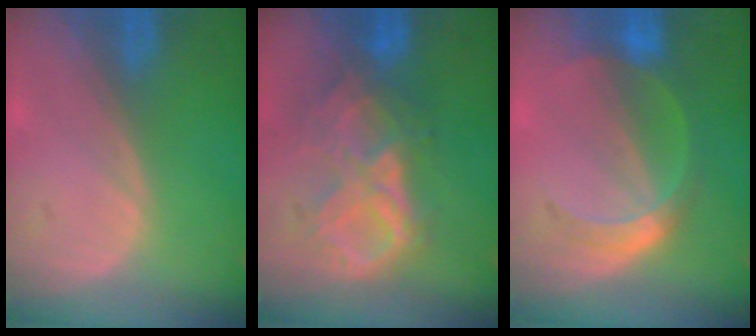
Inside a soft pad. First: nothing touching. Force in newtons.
{"total": 9.2, "press": 7.9, "slide": 4.7}
{"total": 5.7, "press": 5.3, "slide": 2.0}